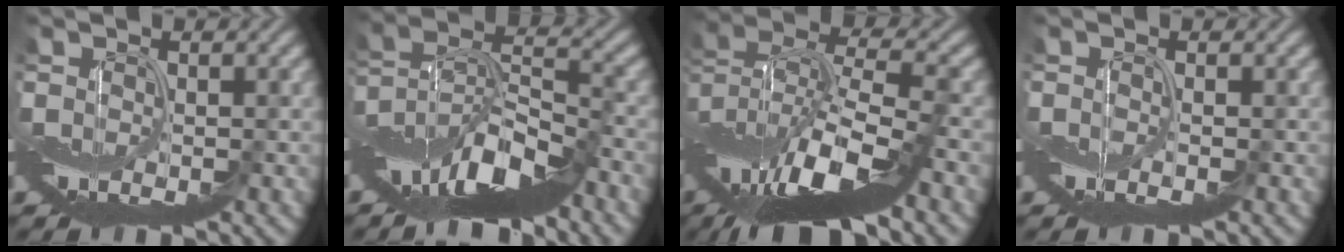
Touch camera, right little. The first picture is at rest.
{"total": 10.7, "force": [-7.0, 3.5, 7.3], "torque": [-0.122, 0.011, -0.136]}
{"total": 13.8, "force": [-6.1, 4.1, 11.6], "torque": [-0.213, 0.010, -0.104]}
{"total": 0.9, "force": [-0.5, -0.3, 0.7], "torque": [-0.014, -0.003, -0.010]}